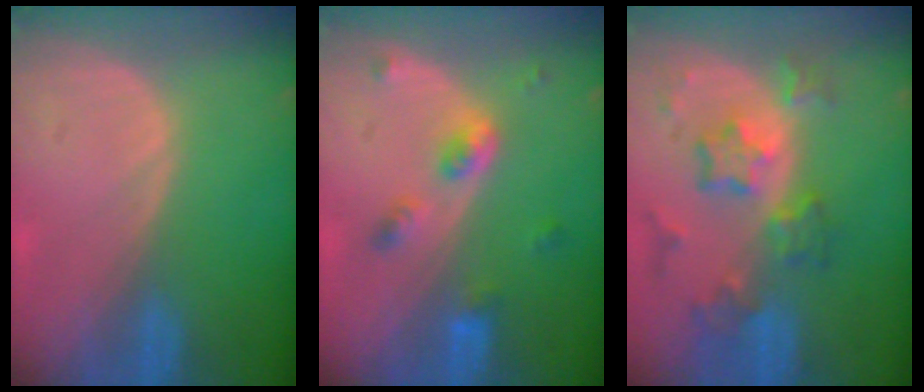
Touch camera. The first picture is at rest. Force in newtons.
{"total": 4.6, "press": 4.4, "slide": 1.4}
{"total": 8.4, "press": 7.4, "slide": 4.0}